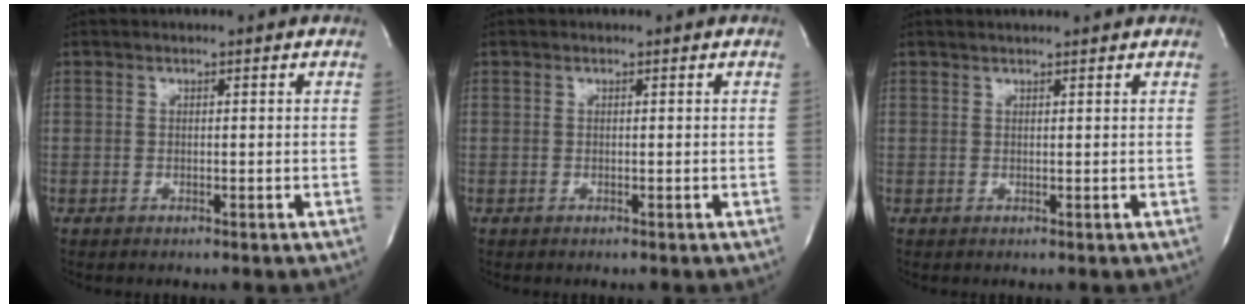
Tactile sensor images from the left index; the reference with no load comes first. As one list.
[{"total": 0.0}, {"total": 3.2, "force": [2.9, -0.1, 1.3], "torque": [-0.018, 0.015, 0.038]}]